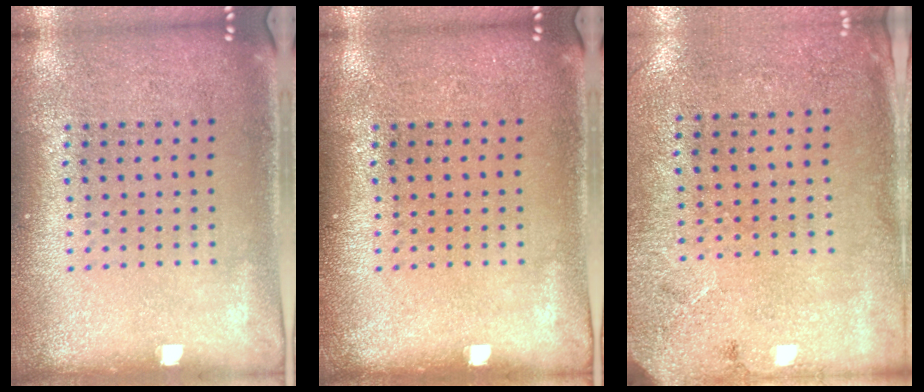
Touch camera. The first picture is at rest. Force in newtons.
{"total": 0.0}
{"total": 2.7, "press": 2.2, "slide": 1.6}